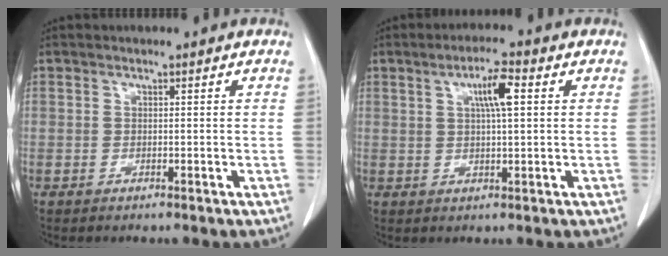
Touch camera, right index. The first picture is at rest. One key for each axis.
{"total": 5.2, "fx": 1.6, "fy": 0.6, "fz": 4.9, "tx": -0.088, "ty": 0.005, "tz": 0.028}